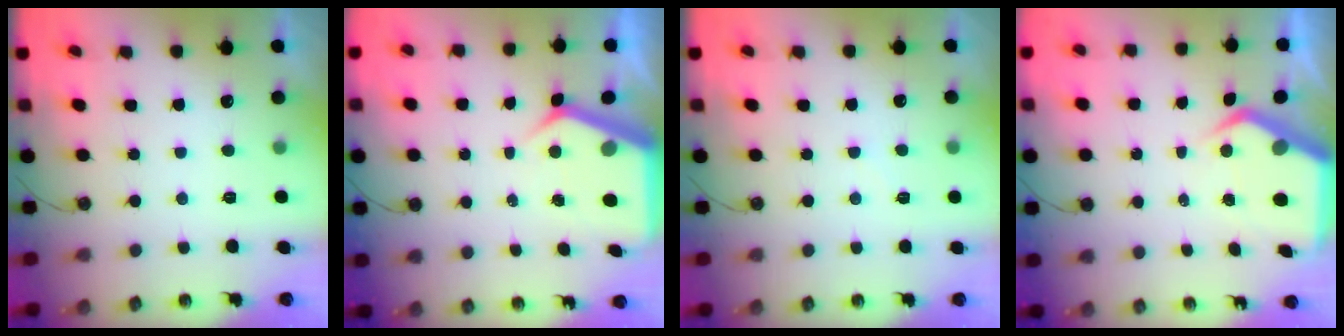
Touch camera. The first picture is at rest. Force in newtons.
{"total": 6.5, "press": 6.5, "slide": 0.6}
{"total": 2.8, "press": 2.8, "slide": 0.4}
{"total": 7.9, "press": 7.9, "slide": 0.8}